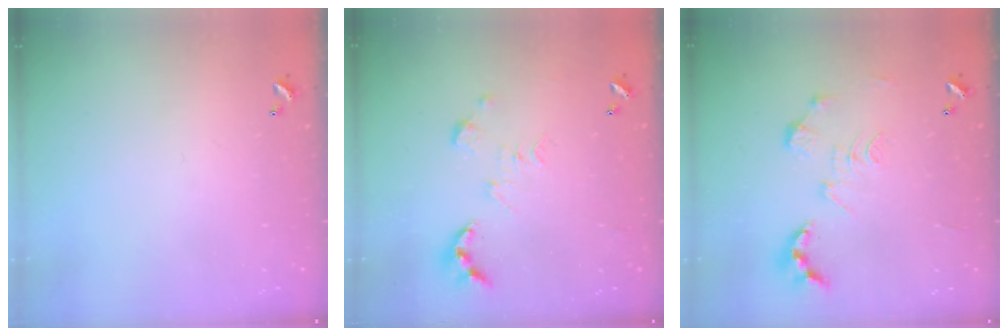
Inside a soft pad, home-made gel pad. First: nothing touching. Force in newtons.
{"total": 0.0}
{"total": 0.0}